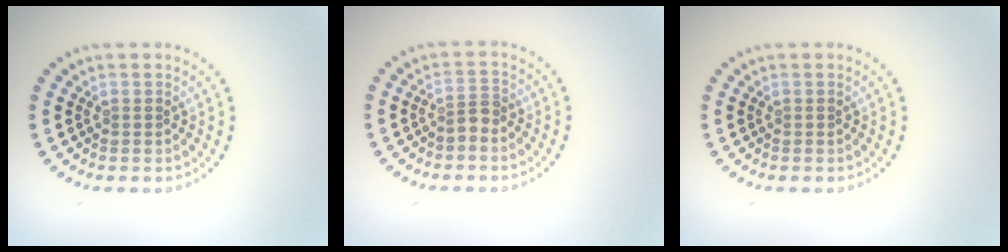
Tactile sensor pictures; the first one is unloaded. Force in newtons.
{"total": 1.7, "press": 1.4, "slide": 1.0}
{"total": 0.0}